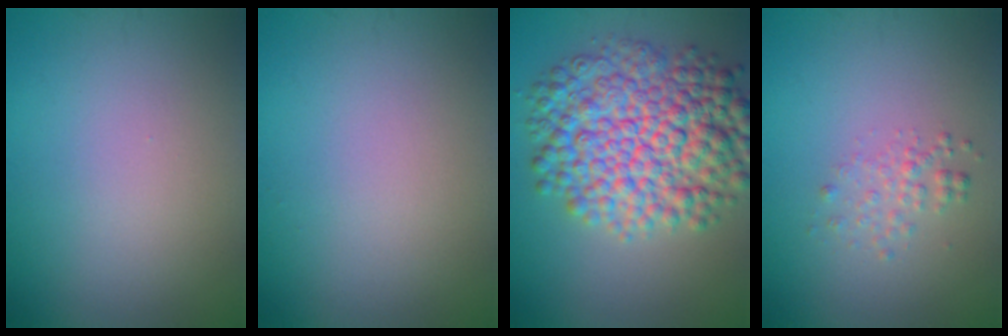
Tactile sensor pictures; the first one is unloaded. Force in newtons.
{"total": 0.0}
{"total": 10.5, "press": 10.5, "slide": 0.1}
{"total": 1.4, "press": 1.4, "slide": 0.1}